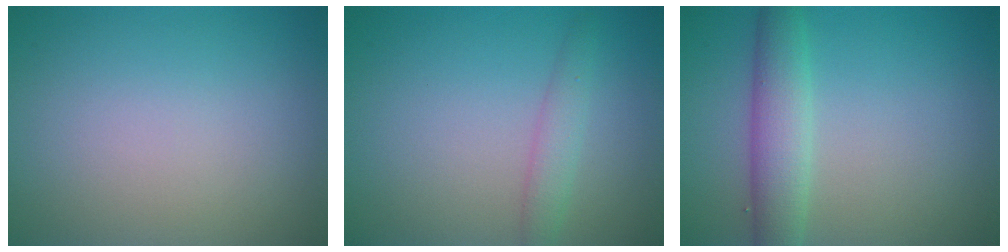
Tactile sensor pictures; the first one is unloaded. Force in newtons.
{"total": 1.8, "press": 1.8, "slide": 0.1}
{"total": 3.8, "press": 3.8, "slide": 0.1}